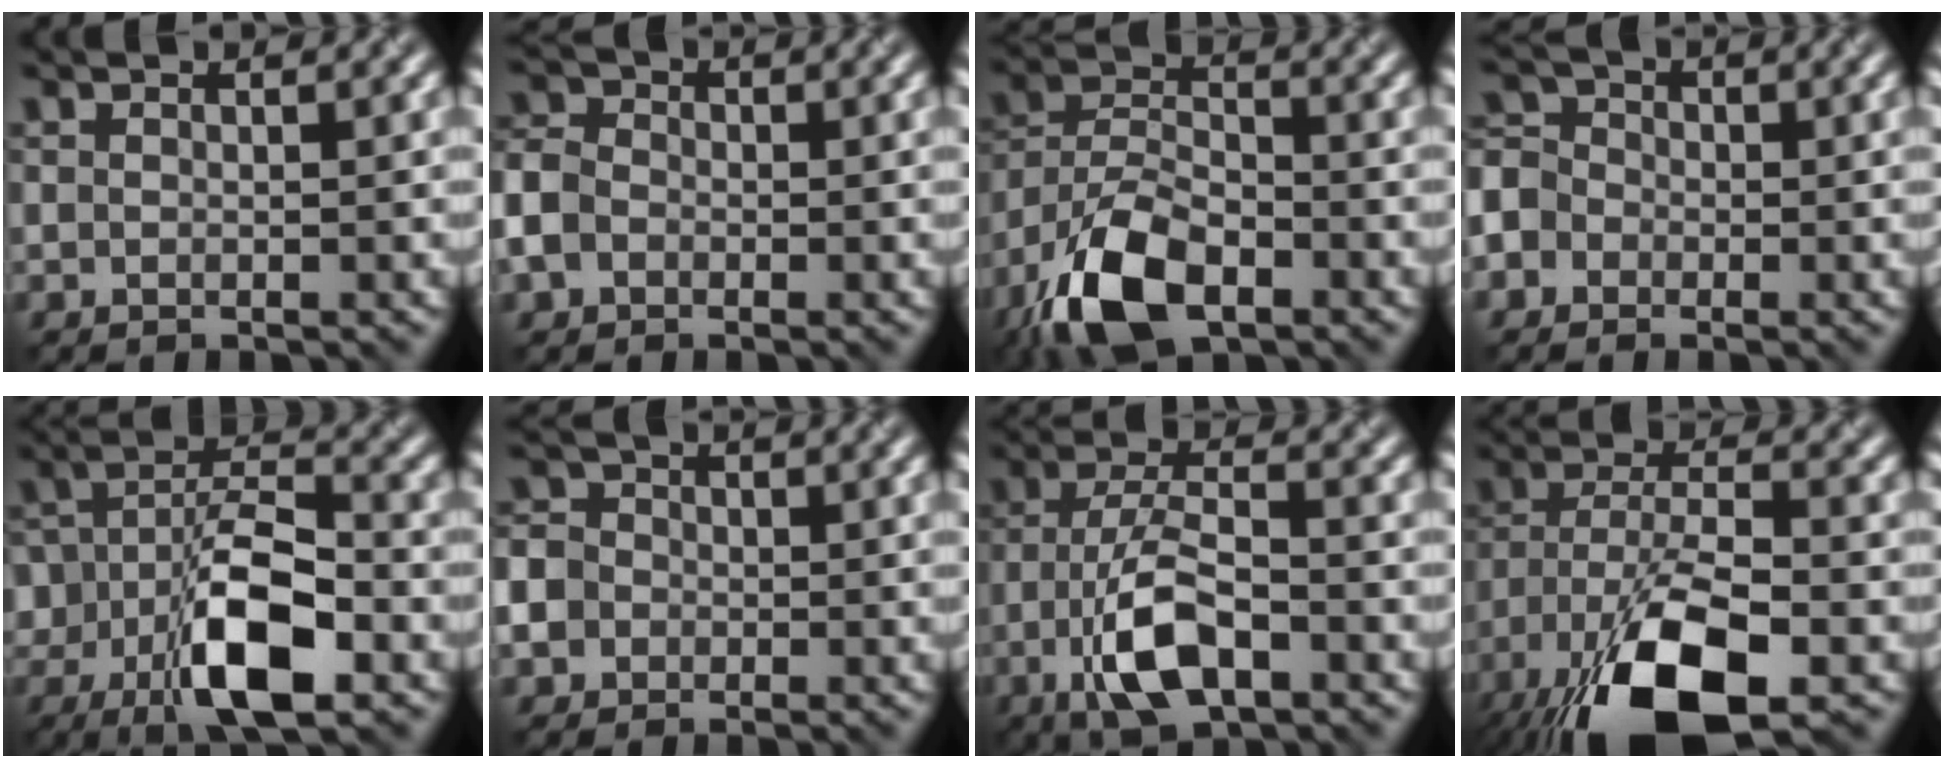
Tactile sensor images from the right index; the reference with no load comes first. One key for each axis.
{"total": 4.5, "fx": -1.4, "fy": 3.6, "fz": 2.3, "tx": -0.053, "ty": 0.000, "tz": -0.038}
{"total": 9.5, "fx": -5.7, "fy": 4.3, "fz": 6.3, "tx": -0.126, "ty": -0.005, "tz": -0.118}
{"total": 5.4, "fx": -2.4, "fy": 4.5, "fz": 1.7, "tx": -0.035, "ty": 0.007, "tz": -0.061}
{"total": 9.6, "fx": -3.5, "fy": 4.6, "fz": 7.6, "tx": -0.137, "ty": 0.002, "tz": -0.066}
{"total": 8.0, "fx": -2.9, "fy": 7.0, "fz": 2.6, "tx": -0.067, "ty": -0.006, "tz": -0.088}
{"total": 6.9, "fx": -2.7, "fy": 2.8, "fz": 5.7, "tx": -0.116, "ty": 0.000, "tz": -0.055}
{"total": 14.0, "fx": -7.9, "fy": 5.3, "fz": 10.4, "tx": -0.212, "ty": -0.022, "tz": -0.139}